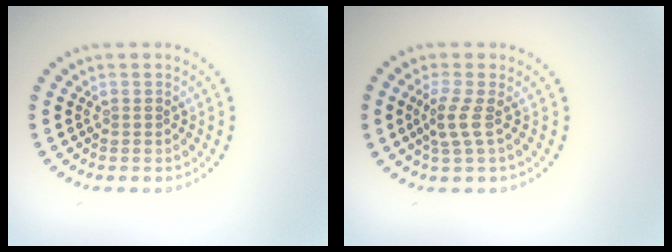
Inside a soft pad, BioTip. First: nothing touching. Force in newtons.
{"total": 2.1, "press": 1.5, "slide": 1.4}